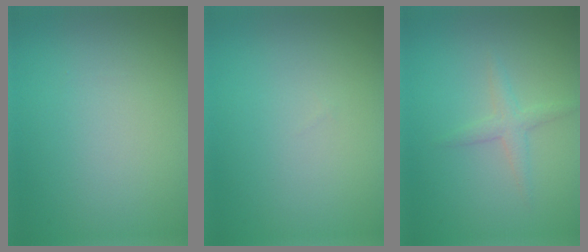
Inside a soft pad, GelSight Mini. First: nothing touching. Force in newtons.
{"total": 0.0}
{"total": 1.6, "press": 1.6, "slide": 0.1}